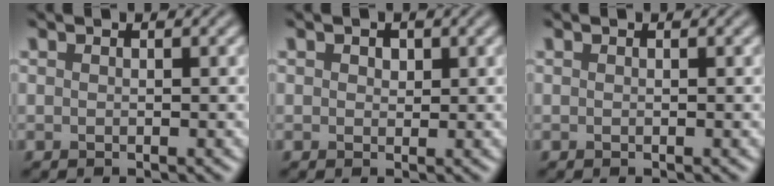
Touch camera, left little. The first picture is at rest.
{"total": 1.2, "force": [0.5, 0.9, 0.6], "torque": [-0.012, 0.002, 0.002]}
{"total": 0.0}